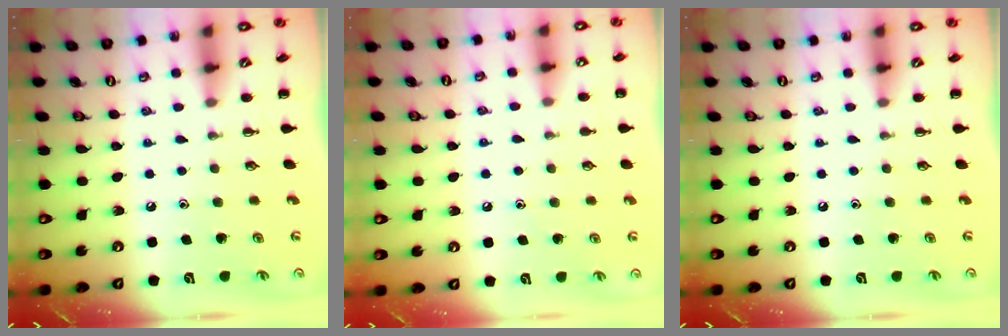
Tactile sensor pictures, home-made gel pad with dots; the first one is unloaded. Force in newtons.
{"total": 5.4, "press": 5.2, "slide": 1.6}
{"total": 0.0}